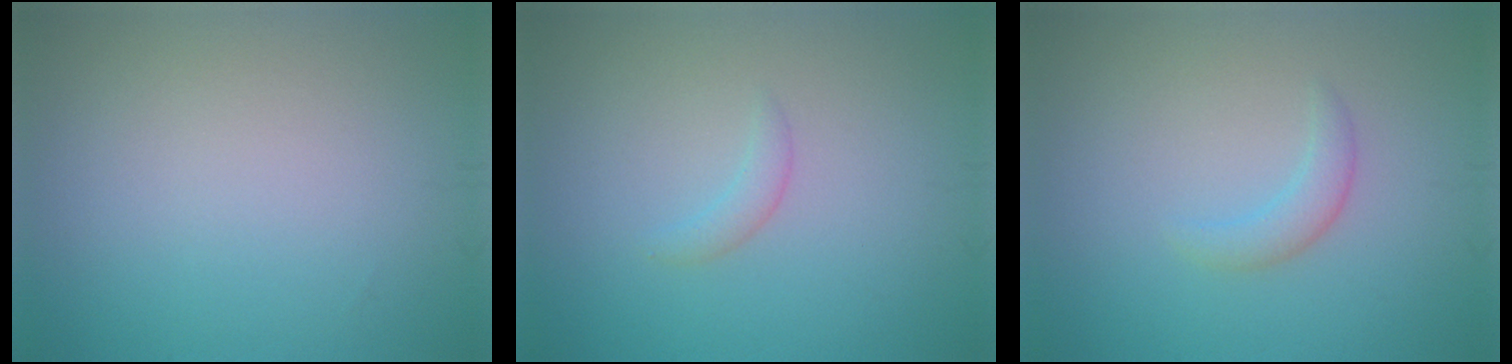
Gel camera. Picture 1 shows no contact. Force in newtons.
{"total": 1.1, "press": 1.1, "slide": 0.1}
{"total": 1.5, "press": 1.5, "slide": 0.1}